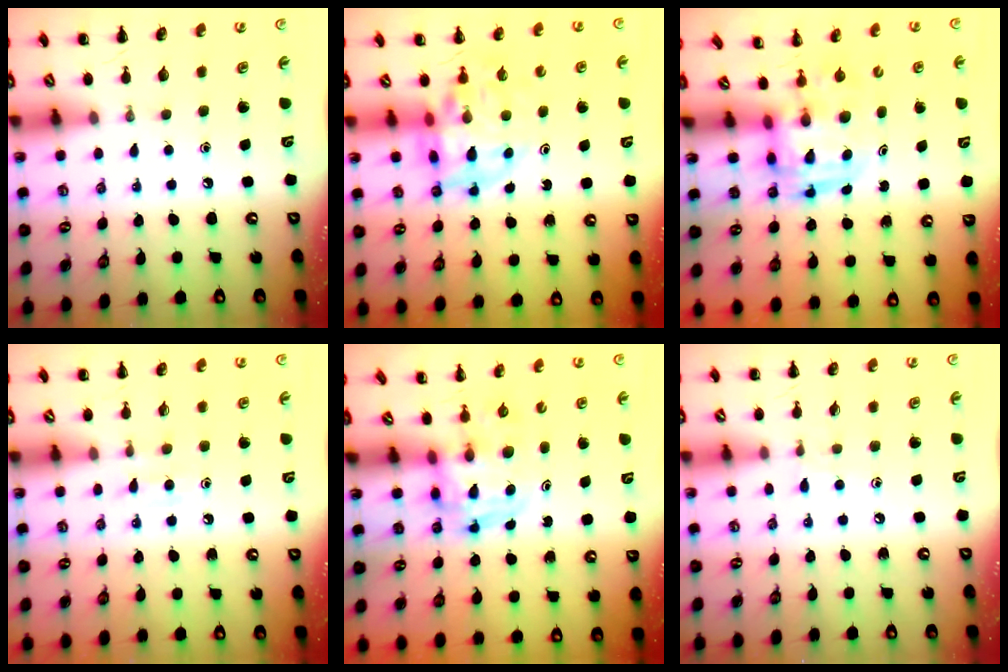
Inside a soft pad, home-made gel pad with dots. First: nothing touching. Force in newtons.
{"total": 10.5, "press": 10.0, "slide": 3.2}
{"total": 3.4, "press": 3.4, "slide": 0.7}
{"total": 4.9, "press": 4.6, "slide": 1.6}
{"total": 3.6, "press": 3.5, "slide": 0.6}
{"total": 3.0, "press": 2.7, "slide": 1.2}